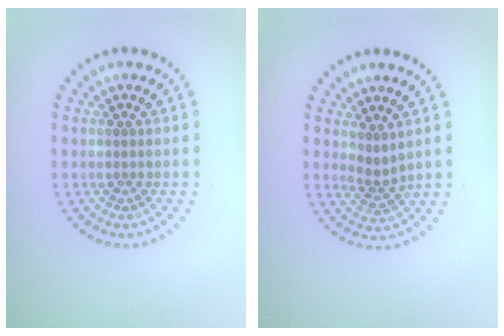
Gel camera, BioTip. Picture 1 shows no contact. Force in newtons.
{"total": 1.9, "press": 1.3, "slide": 1.5}